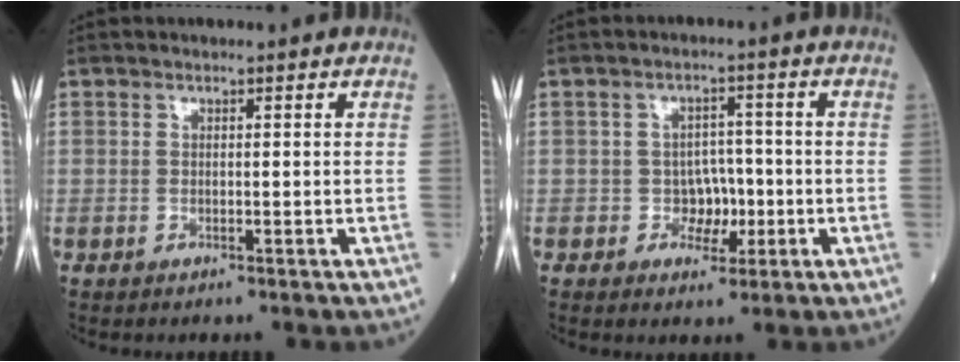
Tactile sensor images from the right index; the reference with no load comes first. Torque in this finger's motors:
{"motor_torque": [-0.04, -0.13, 0.05, 0.00]}